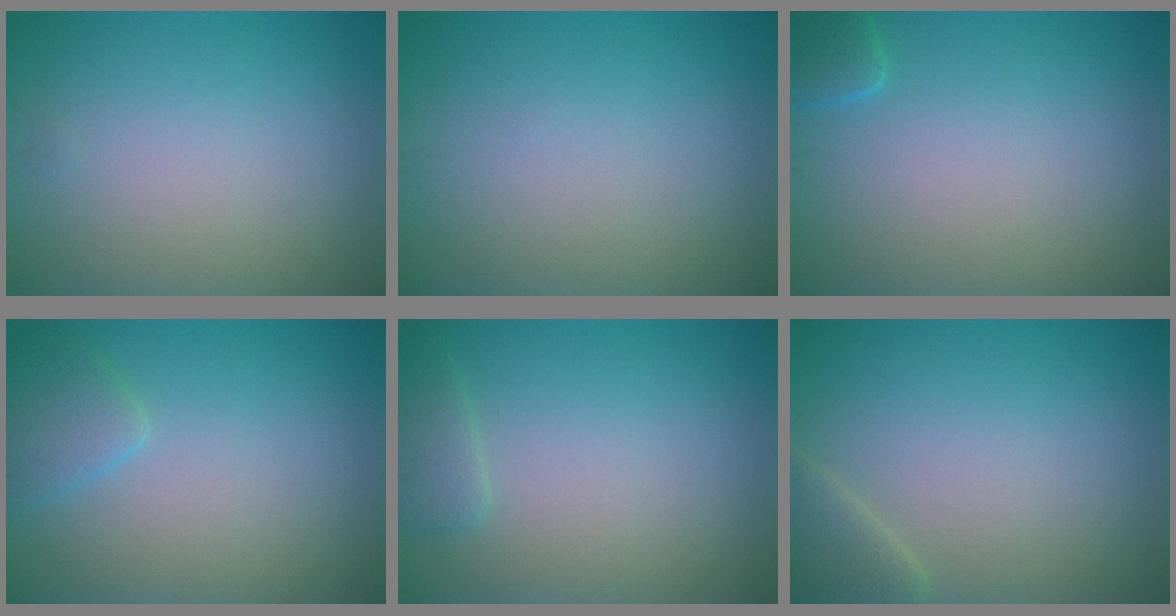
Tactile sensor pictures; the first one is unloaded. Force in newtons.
{"total": 0.0}
{"total": 1.7, "press": 1.7, "slide": 0.2}
{"total": 2.1, "press": 2.1, "slide": 0.2}
{"total": 1.6, "press": 1.6, "slide": 0.2}
{"total": 2.5, "press": 2.5, "slide": 0.2}